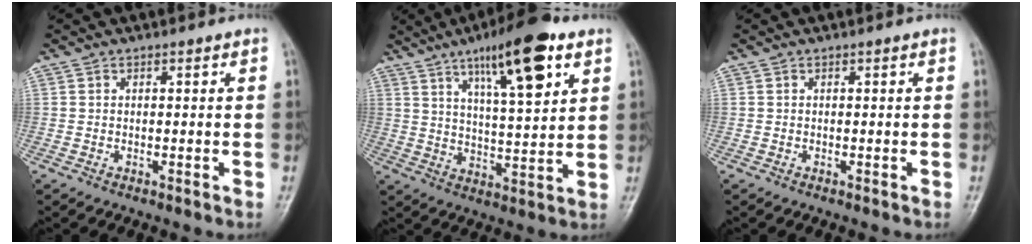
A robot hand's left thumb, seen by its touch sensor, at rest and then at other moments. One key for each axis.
{"total": 16.3, "fx": 8.4, "fy": 4.3, "fz": 13.3, "tx": -0.189, "ty": -0.032, "tz": 0.134}
{"total": 0.0}